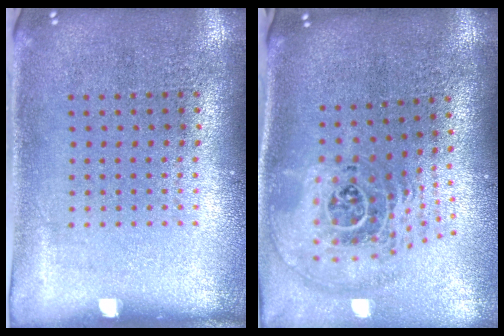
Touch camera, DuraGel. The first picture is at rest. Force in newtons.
{"total": 2.7, "press": 1.8, "slide": 1.9}